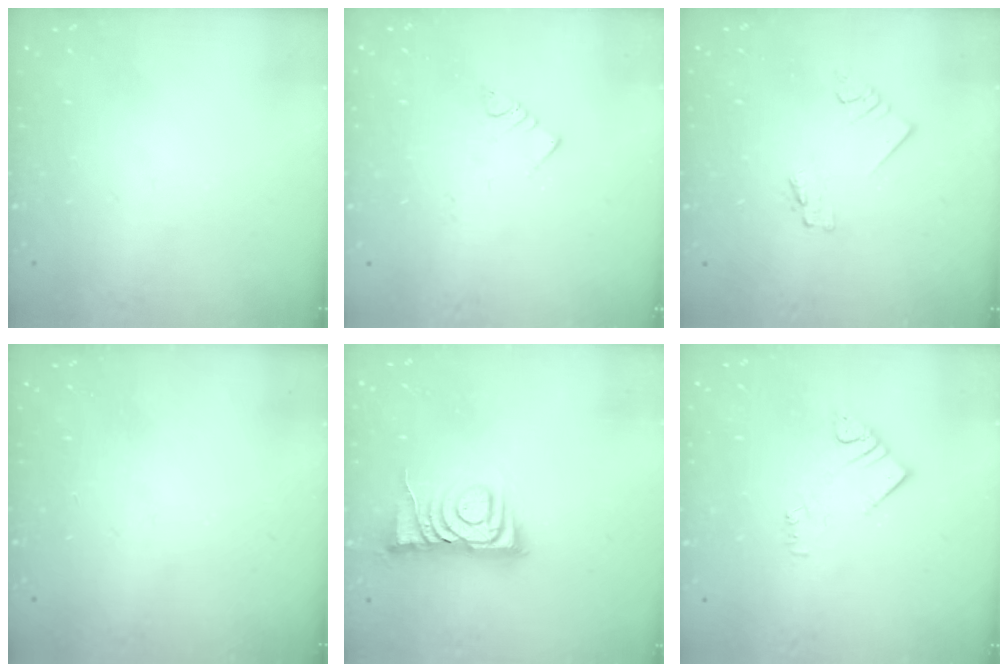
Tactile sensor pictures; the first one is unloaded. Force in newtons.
{"total": 3.2, "press": 3.2, "slide": 0.2}
{"total": 1.8, "press": 1.7, "slide": 0.2}
{"total": 0.0}
{"total": 8.3, "press": 8.3, "slide": 0.5}
{"total": 3.1, "press": 3.0, "slide": 0.5}